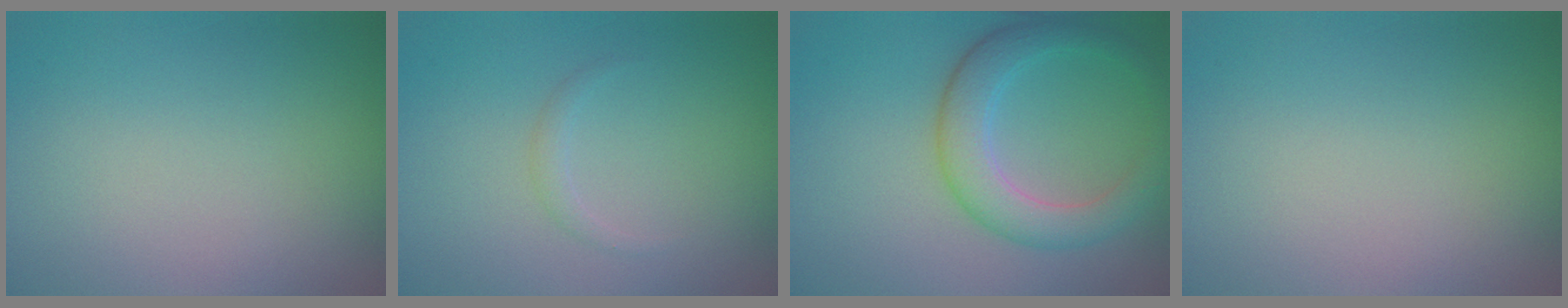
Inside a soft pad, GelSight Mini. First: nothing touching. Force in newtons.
{"total": 0.8, "press": 0.8, "slide": 0.0}
{"total": 4.2, "press": 4.2, "slide": 0.1}
{"total": 0.0}